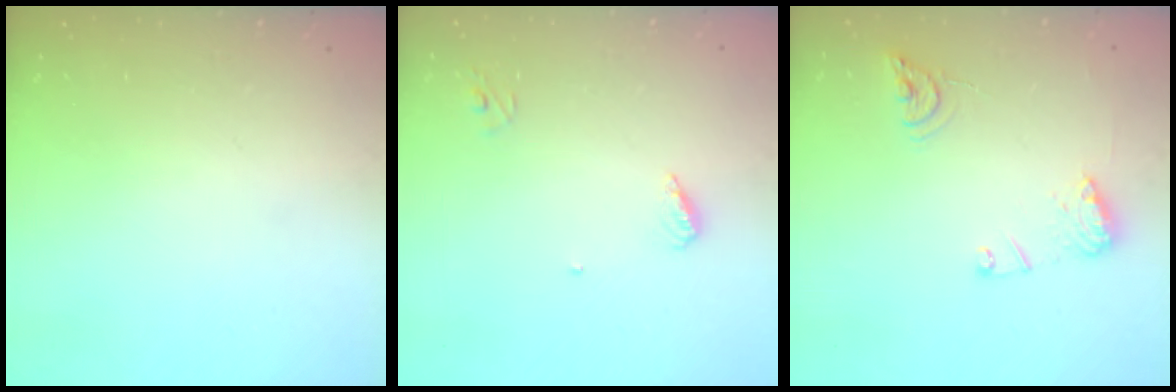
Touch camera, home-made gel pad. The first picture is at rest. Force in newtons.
{"total": 5.3, "press": 5.3, "slide": 0.6}
{"total": 11.2, "press": 11.1, "slide": 1.1}